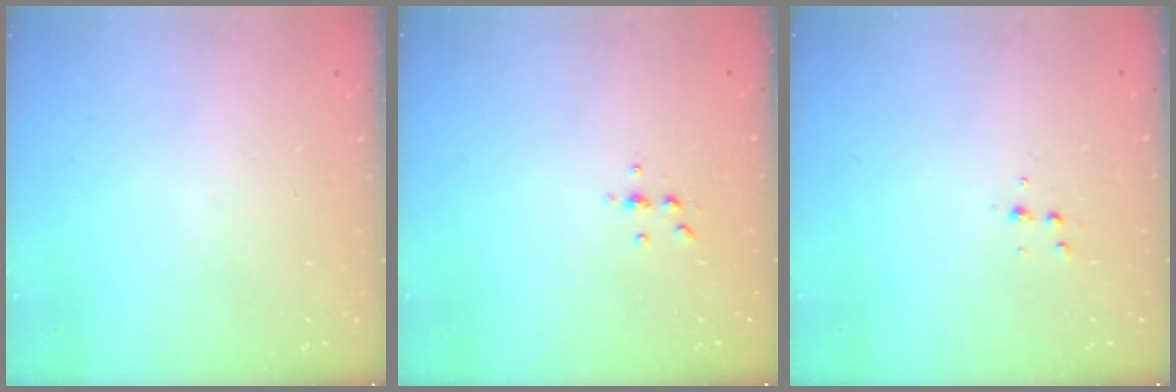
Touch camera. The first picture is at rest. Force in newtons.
{"total": 4.2, "press": 4.1, "slide": 0.5}
{"total": 4.1, "press": 4.0, "slide": 1.1}